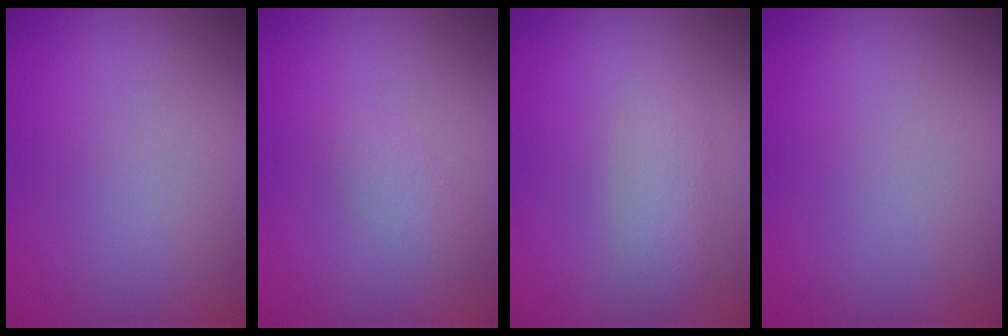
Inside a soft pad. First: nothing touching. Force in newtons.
{"total": 1.3, "press": 1.3, "slide": 0.0}
{"total": 2.1, "press": 2.1, "slide": 0.1}
{"total": 0.0}